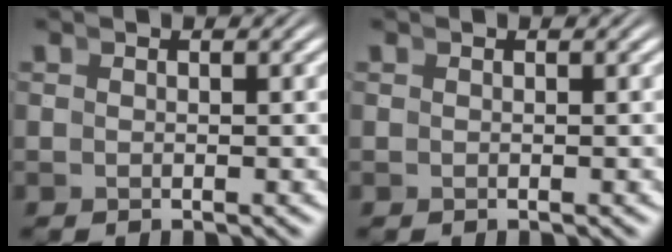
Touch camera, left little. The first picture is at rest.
{"total": 0.0}